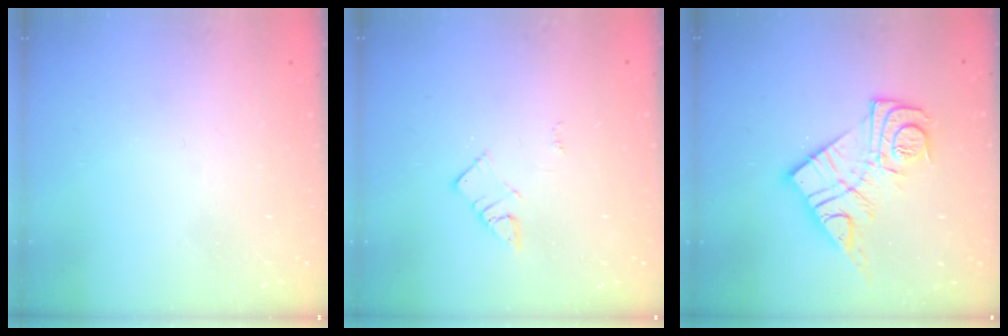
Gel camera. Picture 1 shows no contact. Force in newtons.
{"total": 3.3, "press": 3.3, "slide": 0.2}
{"total": 16.3, "press": 16.2, "slide": 1.4}